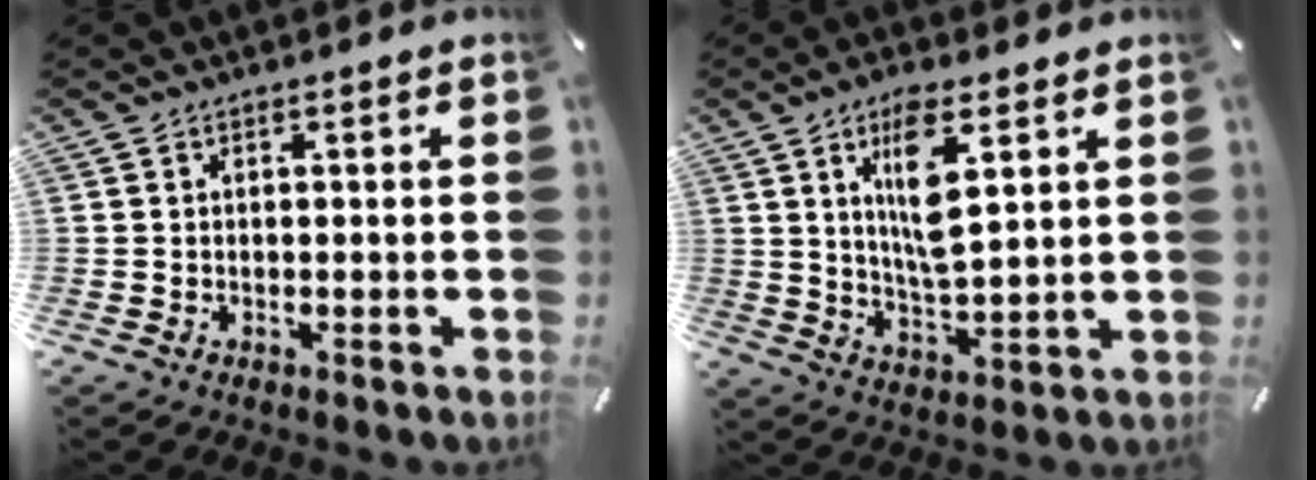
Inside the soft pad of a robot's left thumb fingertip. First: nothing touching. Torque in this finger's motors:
{"motor_torque": [0.54, -0.13, 0.68, 0.10, 0.06]}